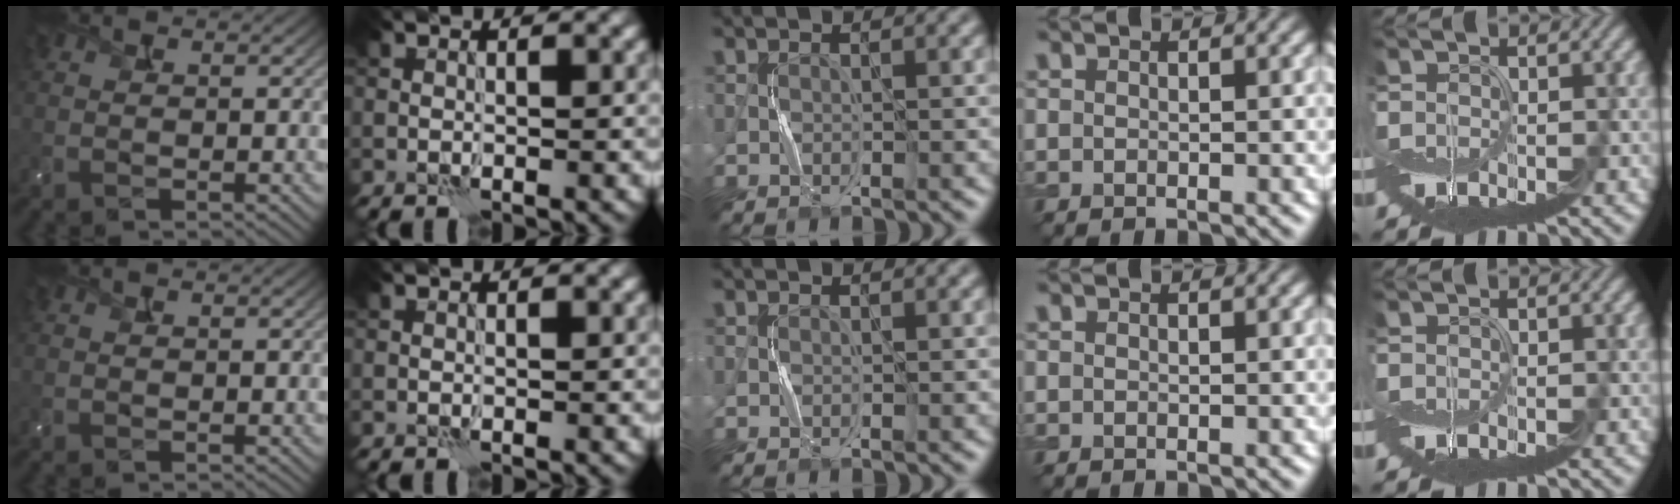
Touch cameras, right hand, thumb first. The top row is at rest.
{}